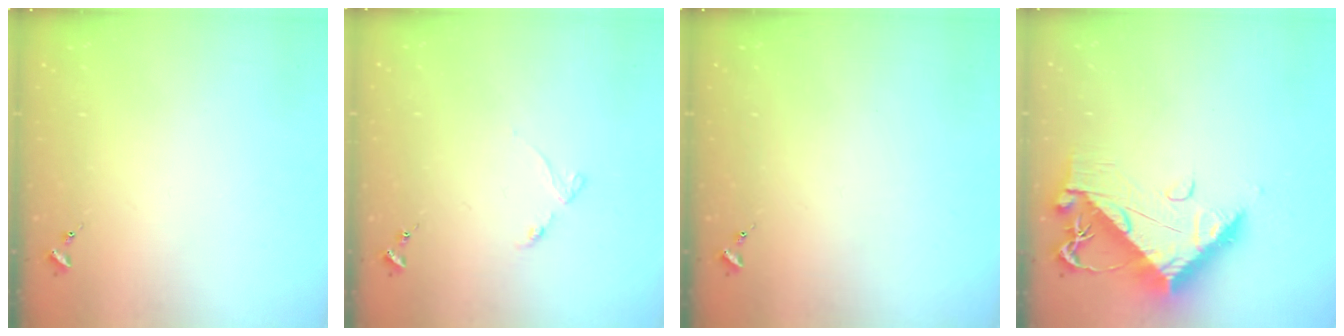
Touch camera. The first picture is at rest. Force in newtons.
{"total": 3.5, "press": 3.5, "slide": 0.4}
{"total": 0.0}
{"total": 13.0, "press": 12.9, "slide": 1.3}